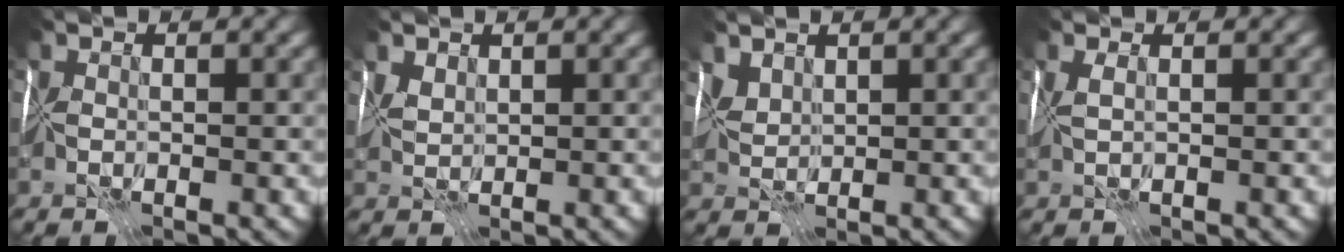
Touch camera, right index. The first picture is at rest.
{"total": 1.0, "force": [0.9, -0.4, -0.1], "torque": [0.006, -0.003, 0.023]}
{"total": 1.6, "force": [1.4, -0.5, -0.5], "torque": [0.013, -0.007, 0.040]}
{"total": 1.0, "force": [0.5, -0.8, 0.2], "torque": [0.000, -0.001, 0.018]}